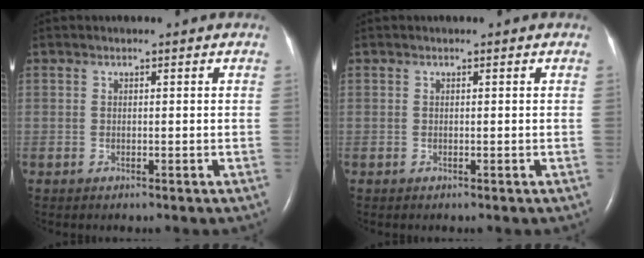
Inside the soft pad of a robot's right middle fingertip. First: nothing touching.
{"total": 0.0}